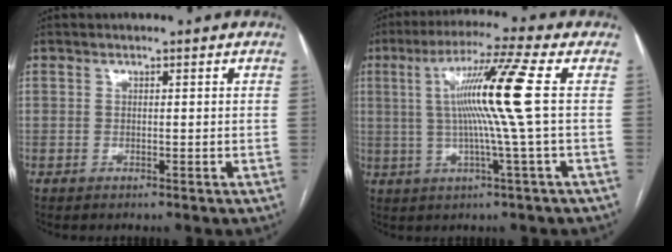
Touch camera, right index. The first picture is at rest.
{"total": 11.5, "force": [1.1, -2.5, 11.2], "torque": [-0.199, 0.008, 0.020]}